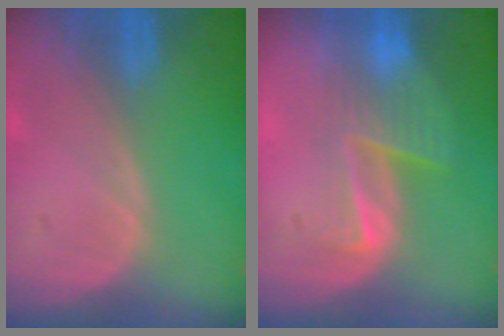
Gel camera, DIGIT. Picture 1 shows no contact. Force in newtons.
{"total": 6.6, "press": 5.6, "slide": 3.6}